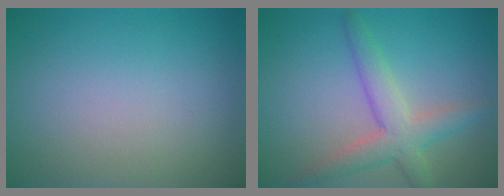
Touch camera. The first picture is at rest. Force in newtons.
{"total": 4.2, "press": 4.2, "slide": 0.4}